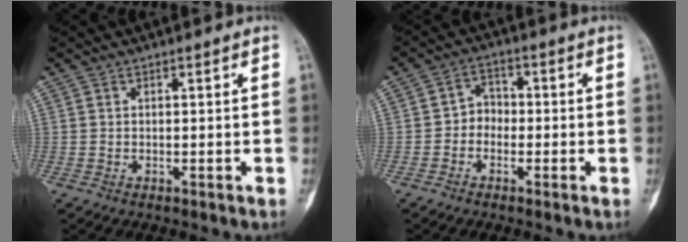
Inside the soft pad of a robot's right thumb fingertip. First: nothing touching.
{"total": 4.0, "force": [-1.1, 3.4, 1.8], "torque": [-0.005, 0.020, -0.031]}